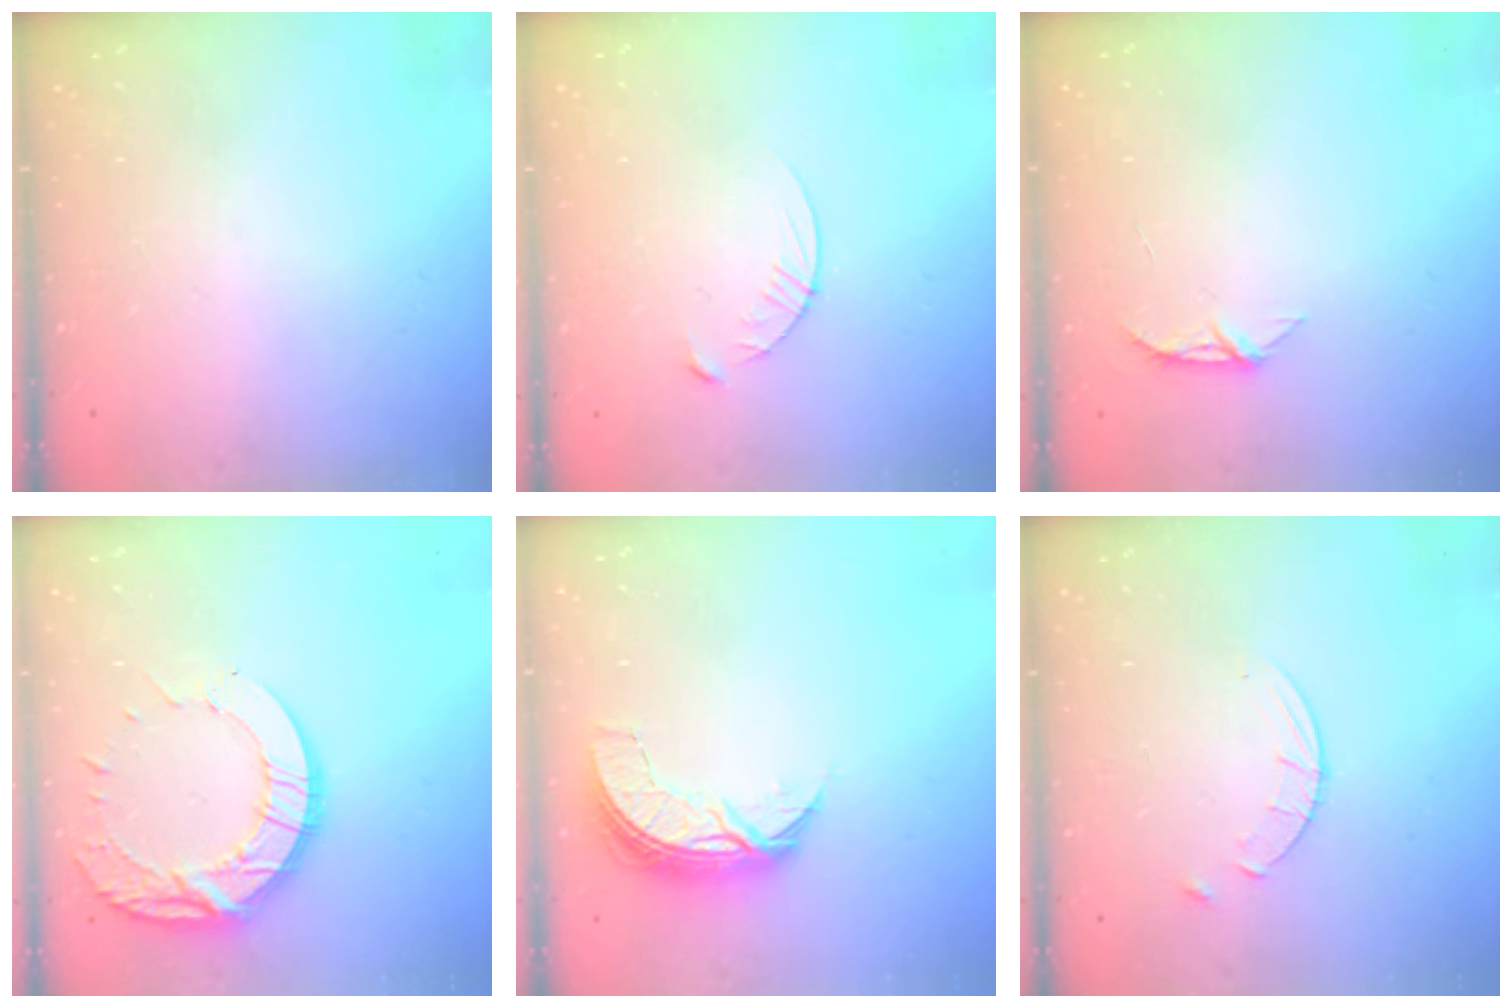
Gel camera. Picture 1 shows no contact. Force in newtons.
{"total": 4.6, "press": 4.6, "slide": 0.5}
{"total": 4.6, "press": 4.5, "slide": 0.5}
{"total": 13.6, "press": 13.5, "slide": 1.1}
{"total": 7.4, "press": 7.3, "slide": 0.5}
{"total": 5.6, "press": 5.5, "slide": 0.7}